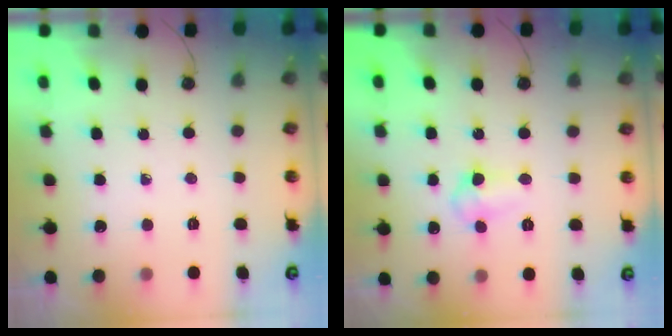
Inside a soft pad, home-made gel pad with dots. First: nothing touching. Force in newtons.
{"total": 7.1, "press": 6.0, "slide": 3.8}